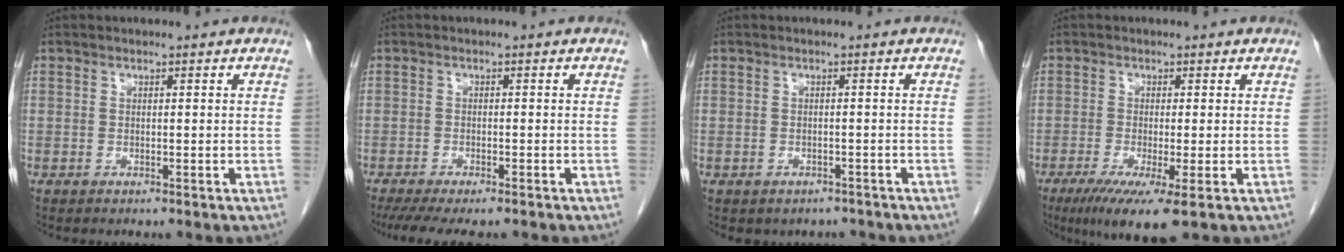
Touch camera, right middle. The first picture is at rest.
{"total": 9.7, "force": [-8.0, 2.2, 5.0], "torque": [-0.077, -0.012, -0.117]}
{"total": 3.4, "force": [-2.8, 2.0, 0.3], "torque": [-0.005, 0.010, -0.034]}
{"total": 7.5, "force": [-3.9, 0.6, 6.4], "torque": [-0.107, -0.023, -0.062]}